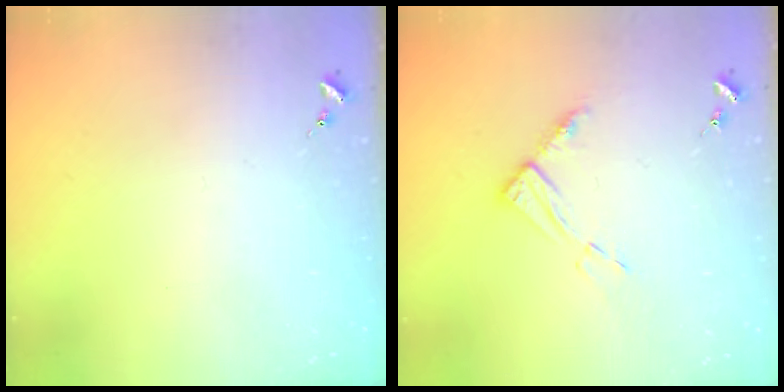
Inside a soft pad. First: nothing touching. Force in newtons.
{"total": 8.7, "press": 8.6, "slide": 0.9}